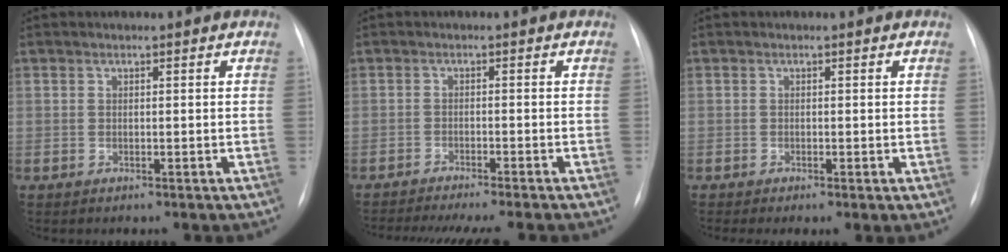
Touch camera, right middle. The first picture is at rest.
{"total": 12.7, "force": [-11.2, 0.2, 6.0], "torque": [-0.075, -0.024, -0.155]}
{"total": 1.1, "force": [-0.4, 0.0, 1.0], "torque": [-0.021, -0.005, -0.010]}